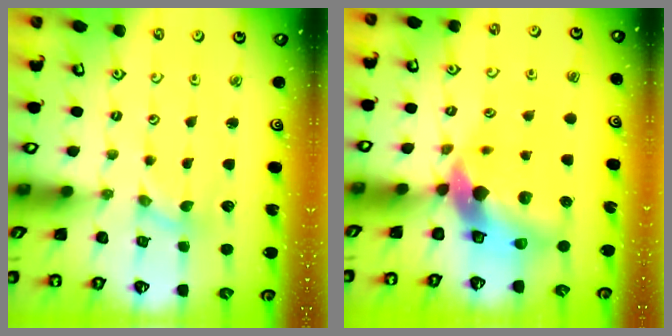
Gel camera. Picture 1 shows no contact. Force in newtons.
{"total": 11.2, "press": 11.1, "slide": 1.7}